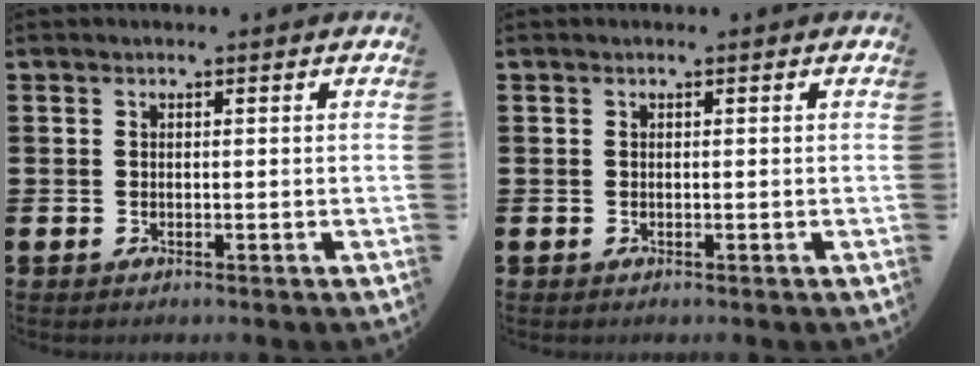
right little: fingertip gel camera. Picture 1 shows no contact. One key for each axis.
{"total": 0.0}